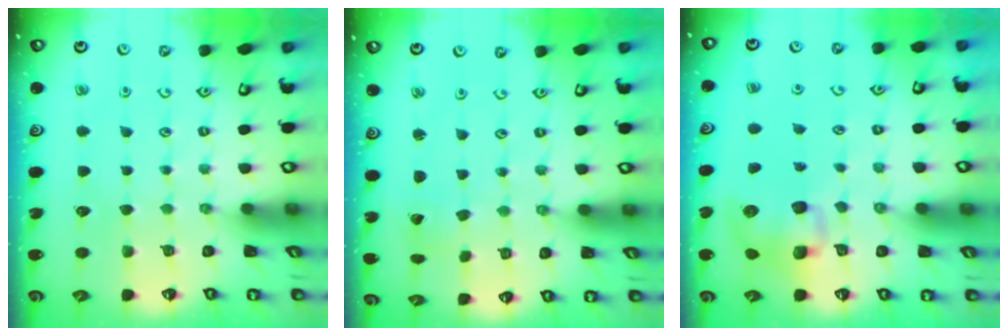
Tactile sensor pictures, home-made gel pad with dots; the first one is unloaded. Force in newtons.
{"total": 0.0}
{"total": 9.5, "press": 9.4, "slide": 1.7}